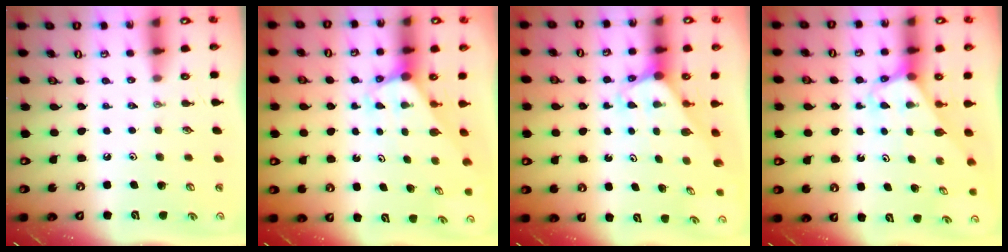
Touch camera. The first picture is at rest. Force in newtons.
{"total": 2.9, "press": 2.9, "slide": 0.1}
{"total": 2.0, "press": 2.0, "slide": 0.0}
{"total": 3.0, "press": 3.0, "slide": 0.2}